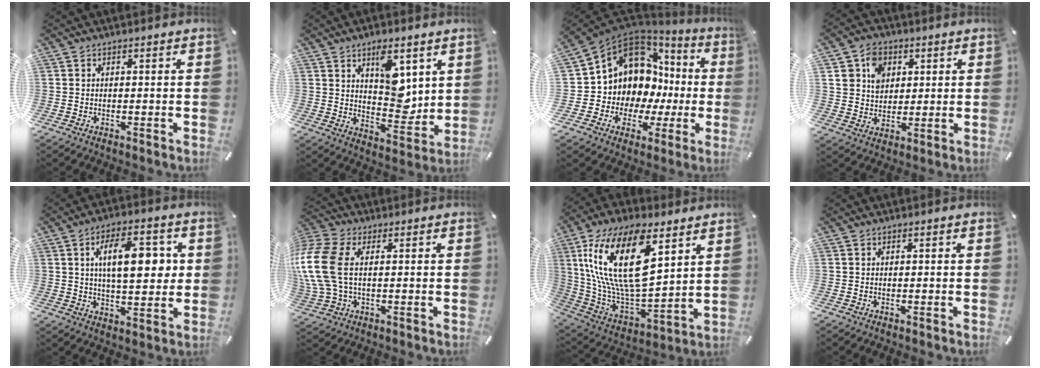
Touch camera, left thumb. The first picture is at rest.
{"total": 10.3, "force": [4.4, 6.3, 6.9], "torque": [-0.074, -0.032, 0.075]}
{"total": 11.1, "force": [4.5, 9.3, 4.2], "torque": [-0.091, -0.067, 0.094]}
{"total": 8.3, "force": [2.7, 7.2, 3.2], "torque": [-0.045, 0.004, 0.047]}
{"total": 13.6, "force": [3.1, 6.8, 11.4], "torque": [-0.172, 0.001, 0.048]}
{"total": 12.5, "force": [1.6, 8.2, 9.3], "torque": [-0.228, 0.001, 0.029]}
{"total": 25.4, "force": [10.2, 12.1, 19.8], "torque": [-0.416, -0.042, 0.173]}
{"total": 0.0}